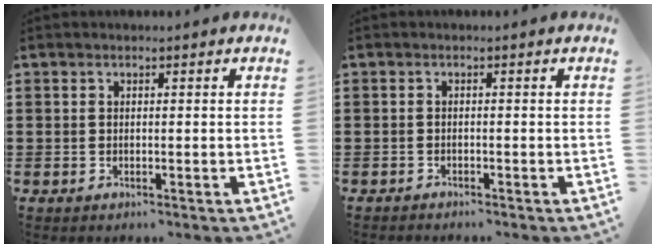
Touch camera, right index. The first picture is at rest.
{"total": 0.8, "force": [-0.8, 0.0, 0.0], "torque": [-0.002, 0.000, -0.016]}